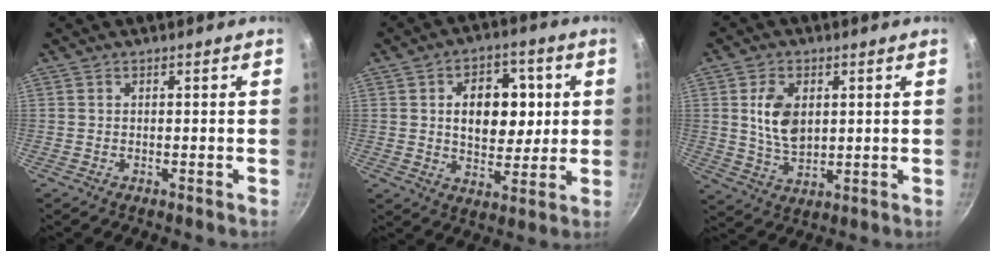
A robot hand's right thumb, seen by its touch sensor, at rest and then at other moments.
{"total": 13.0, "force": [2.2, 8.6, 9.5], "torque": [-0.089, -0.001, 0.035]}
{"total": 9.4, "force": [2.2, 6.0, 6.9], "torque": [-0.110, -0.017, 0.050]}